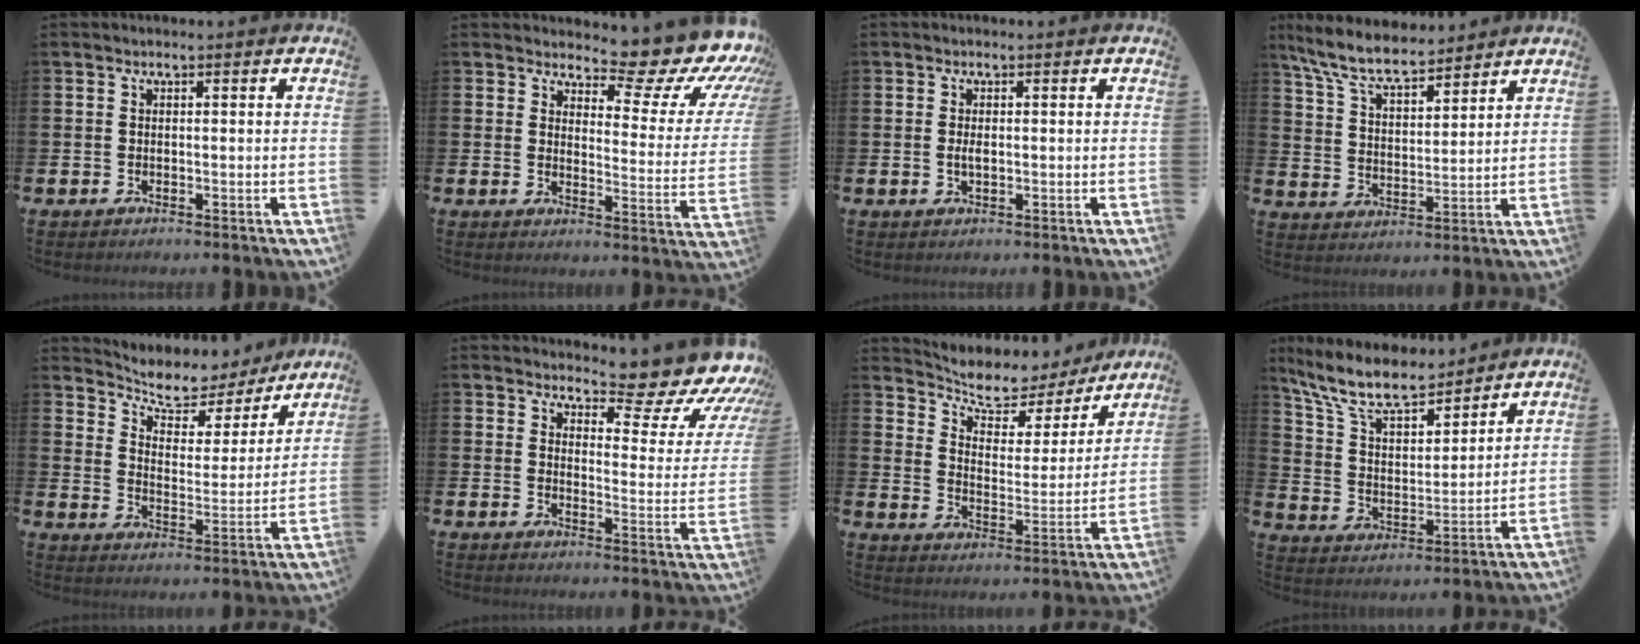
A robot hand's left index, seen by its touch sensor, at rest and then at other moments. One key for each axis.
{"total": 7.7, "fx": 6.4, "fy": 2.7, "fz": 3.3, "tx": -0.043, "ty": -0.067, "tz": 0.098}
{"total": 1.3, "fx": 0.0, "fy": 0.6, "fz": 1.2, "tx": -0.023, "ty": 0.003, "tz": -0.002}
{"total": 7.8, "fx": 7.2, "fy": 1.5, "fz": 2.6, "tx": -0.084, "ty": -0.034, "tz": 0.132}
{"total": 7.8, "fx": 7.1, "fy": 2.8, "fz": 1.5, "tx": -0.059, "ty": -0.057, "tz": 0.122}
{"total": 7.3, "fx": 6.4, "fy": 2.1, "fz": 2.7, "tx": -0.031, "ty": -0.069, "tz": 0.100}
{"total": 8.1, "fx": 7.3, "fy": 2.9, "fz": 1.9, "tx": -0.068, "ty": -0.057, "tz": 0.124}
{"total": 10.2, "fx": 9.0, "fy": 2.8, "fz": 4.1, "tx": -0.124, "ty": -0.046, "tz": 0.162}